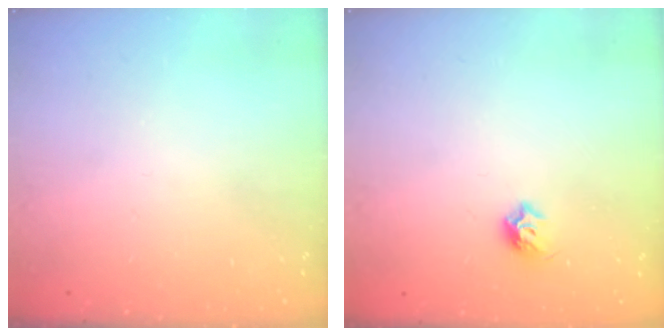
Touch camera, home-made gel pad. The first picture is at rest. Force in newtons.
{"total": 4.9, "press": 4.8, "slide": 1.0}